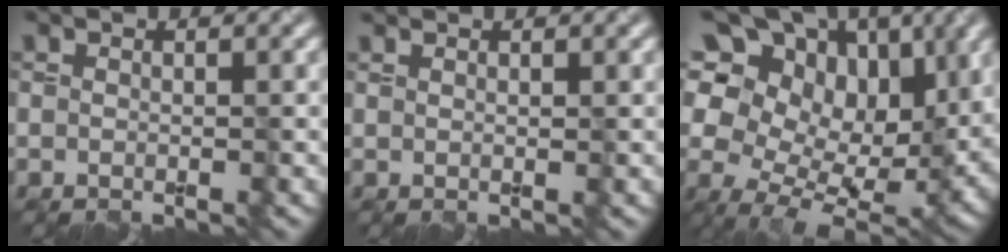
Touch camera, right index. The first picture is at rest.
{"total": 0.7, "force": [0.6, 0.0, 0.3], "torque": [-0.005, -0.002, 0.006]}
{"total": 18.4, "force": [7.9, 10.5, 12.8], "torque": [-0.224, 0.061, 0.117]}